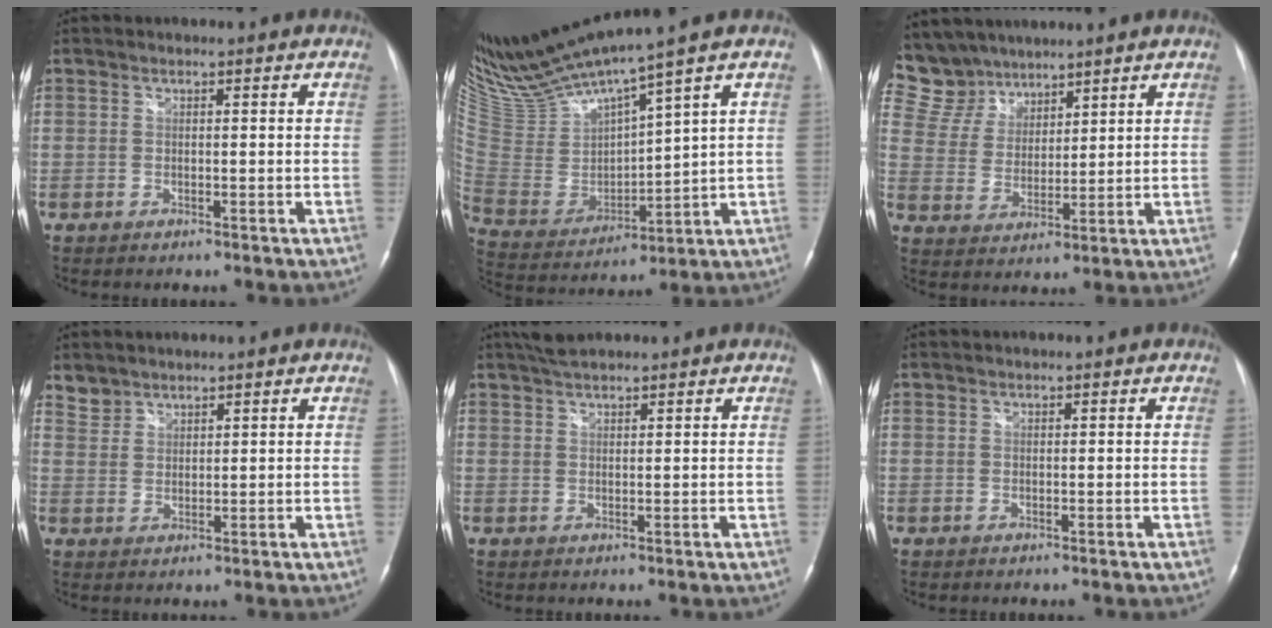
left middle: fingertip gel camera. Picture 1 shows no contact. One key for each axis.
{"total": 14.5, "fx": 12.8, "fy": -1.0, "fz": 6.9, "tx": -0.146, "ty": -0.017, "tz": 0.261}
{"total": 7.2, "fx": 6.3, "fy": 3.4, "fz": -0.3, "tx": 0.002, "ty": 0.010, "tz": 0.138}
{"total": 2.6, "fx": 2.3, "fy": 1.2, "fz": -0.4, "tx": 0.012, "ty": 0.009, "tz": 0.044}
{"total": 3.4, "fx": 3.0, "fy": 0.5, "fz": 1.5, "tx": -0.032, "ty": 0.011, "tz": 0.054}
{"total": 0.0}